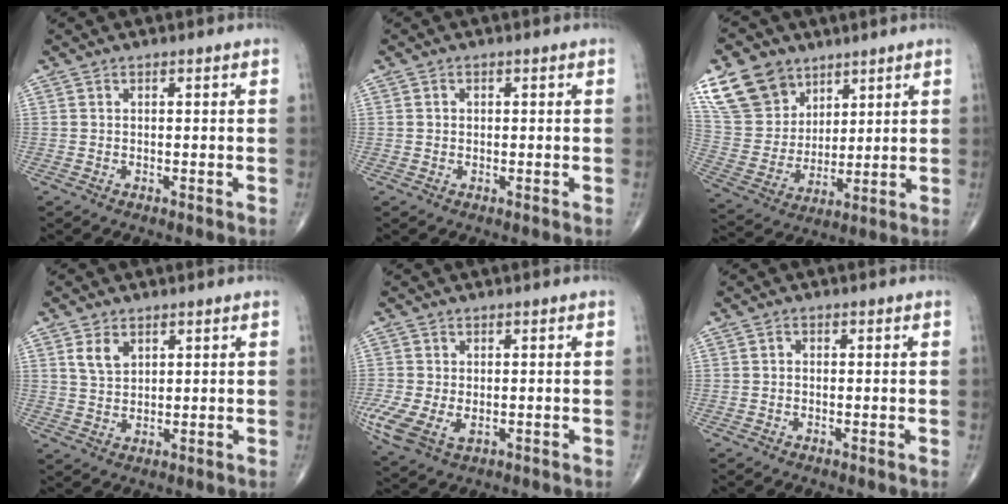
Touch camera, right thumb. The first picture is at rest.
{"total": 0.7, "force": [0.1, 0.5, 0.4], "torque": [-0.008, 0.001, 0.003]}
{"total": 14.8, "force": [8.9, 10.5, 5.4], "torque": [-0.082, -0.031, 0.184]}
{"total": 4.4, "force": [2.1, 2.9, 2.6], "torque": [-0.038, -0.012, 0.045]}
{"total": 8.7, "force": [-2.3, 5.4, 6.4], "torque": [-0.156, -0.014, -0.035]}
{"total": 0.7, "force": [-0.1, 0.6, 0.3], "torque": [0.006, 0.002, -0.008]}